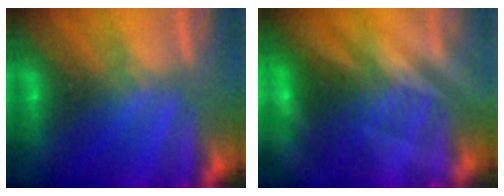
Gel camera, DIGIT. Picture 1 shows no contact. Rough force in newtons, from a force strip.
{"total": 2.9}